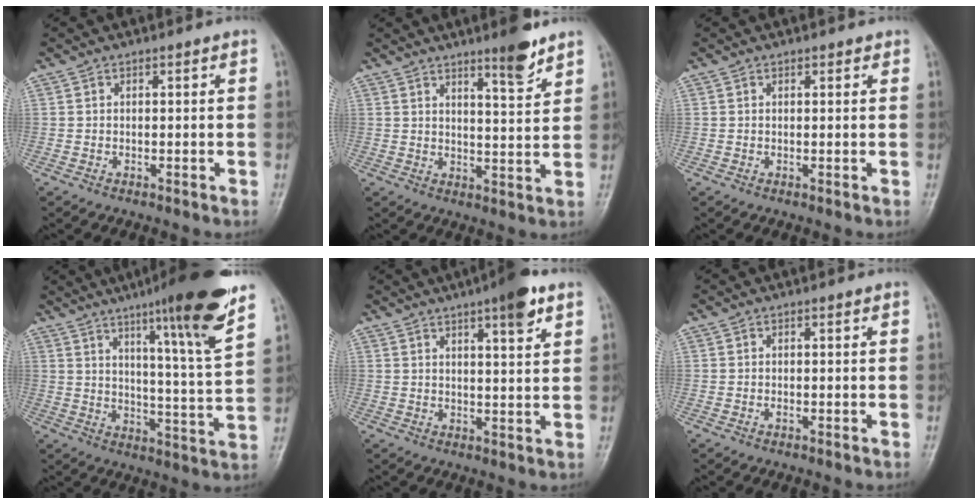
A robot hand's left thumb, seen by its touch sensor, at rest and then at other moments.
{"total": 6.8, "force": [5.0, 1.0, 4.4], "torque": [-0.056, -0.040, 0.075]}
{"total": 1.0, "force": [0.7, 0.5, 0.4], "torque": [-0.001, -0.003, 0.005]}
{"total": 17.7, "force": [11.3, 0.7, 13.6], "torque": [-0.185, -0.061, 0.162]}
{"total": 7.7, "force": [4.6, 1.5, 6.0], "torque": [-0.079, -0.021, 0.064]}
{"total": 0.5, "force": [0.0, 0.2, 0.4], "torque": [-0.003, 0.000, 0.000]}